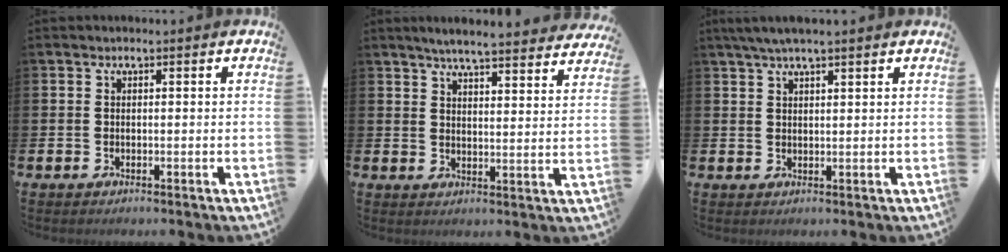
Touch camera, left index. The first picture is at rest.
{"total": 5.5, "force": [5.3, -0.1, 1.5], "torque": [-0.031, -0.036, 0.089]}
{"total": 3.7, "force": [2.9, 0.5, 2.2], "torque": [-0.042, -0.002, 0.052]}